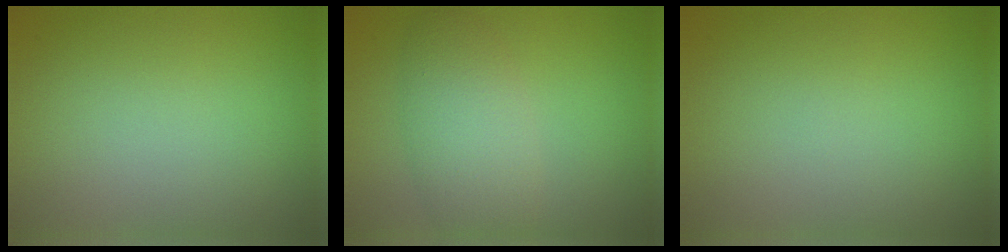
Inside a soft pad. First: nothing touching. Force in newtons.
{"total": 4.5, "press": 4.5, "slide": 0.2}
{"total": 0.0}